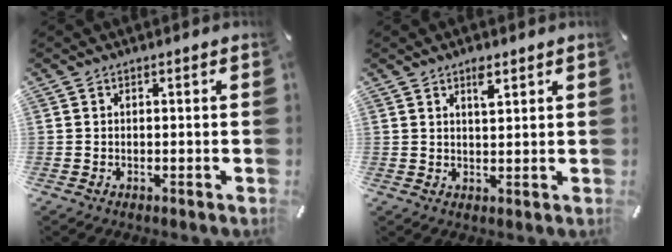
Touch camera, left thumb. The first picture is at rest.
{"total": 3.4, "force": [2.2, 1.1, 2.4], "torque": [-0.036, -0.005, 0.035]}